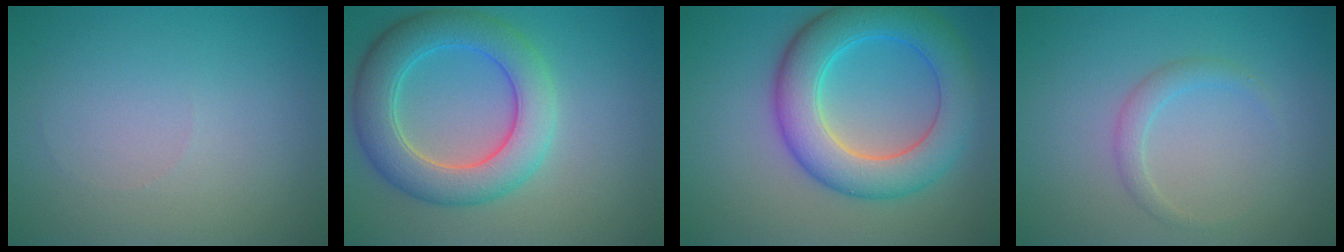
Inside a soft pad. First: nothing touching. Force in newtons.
{"total": 6.8, "press": 6.8, "slide": 0.3}
{"total": 7.9, "press": 7.9, "slide": 0.3}
{"total": 1.5, "press": 1.5, "slide": 0.1}